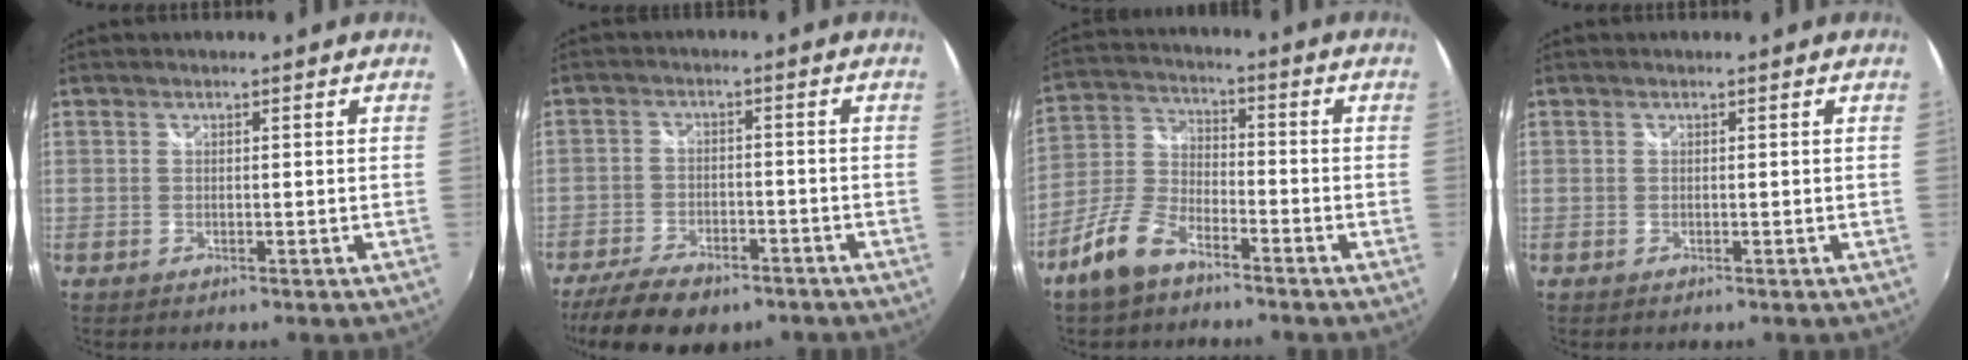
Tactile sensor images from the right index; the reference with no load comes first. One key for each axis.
{"total": 12.8, "fx": -9.6, "fy": 5.6, "fz": 6.5, "tx": -0.160, "ty": -0.024, "tz": -0.156}
{"total": 9.5, "fx": -6.6, "fy": 3.9, "fz": 5.5, "tx": -0.130, "ty": 0.004, "tz": -0.133}
{"total": 0.0}